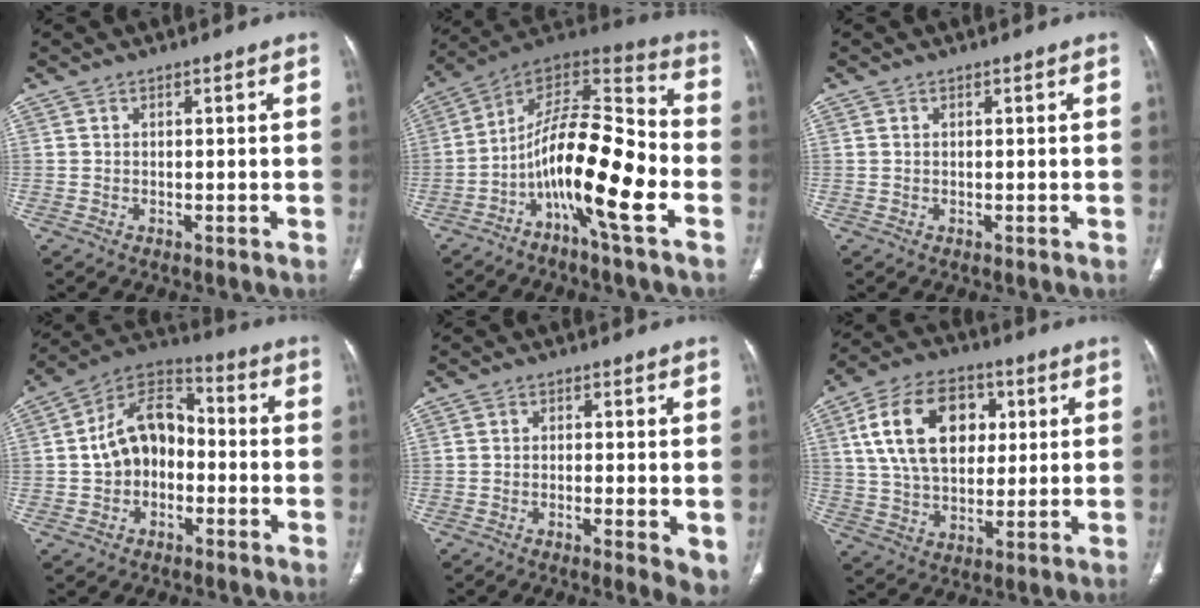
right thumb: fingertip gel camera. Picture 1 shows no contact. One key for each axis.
{"total": 18.5, "fx": -6.9, "fy": 4.4, "fz": 16.6, "tx": -0.287, "ty": 0.075, "tz": -0.123}
{"total": 0.0}
{"total": 12.4, "fx": -1.4, "fy": 9.0, "fz": 8.4, "tx": -0.118, "ty": 0.044, "tz": -0.041}
{"total": 5.2, "fx": -1.3, "fy": 1.2, "fz": 4.9, "tx": -0.076, "ty": -0.011, "tz": -0.023}
{"total": 17.7, "fx": 4.7, "fy": 11.6, "fz": 12.5, "tx": -0.195, "ty": 0.004, "tz": 0.084}